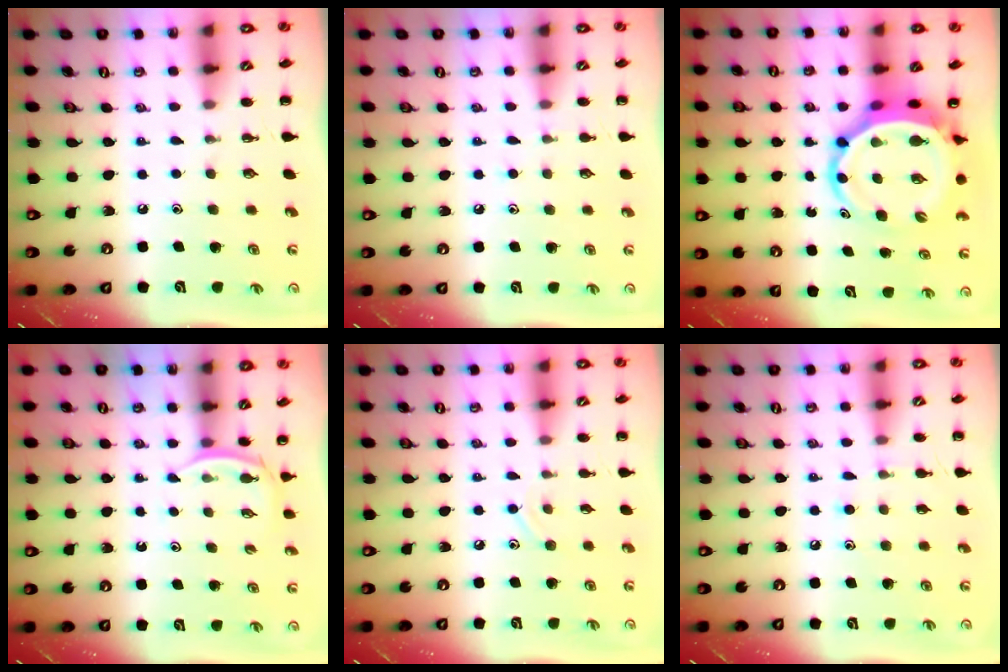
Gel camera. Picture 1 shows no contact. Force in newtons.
{"total": 4.2, "press": 3.8, "slide": 1.6}
{"total": 7.7, "press": 7.3, "slide": 2.3}
{"total": 2.6, "press": 2.5, "slide": 0.8}
{"total": 6.5, "press": 6.1, "slide": 2.1}
{"total": 5.8, "press": 5.5, "slide": 1.7}